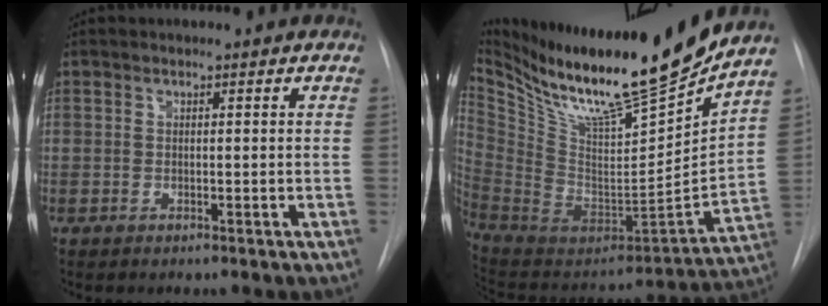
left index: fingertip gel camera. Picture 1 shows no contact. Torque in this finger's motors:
{"motor_torque": [0.81, -1.21, 0.18, 0.07]}